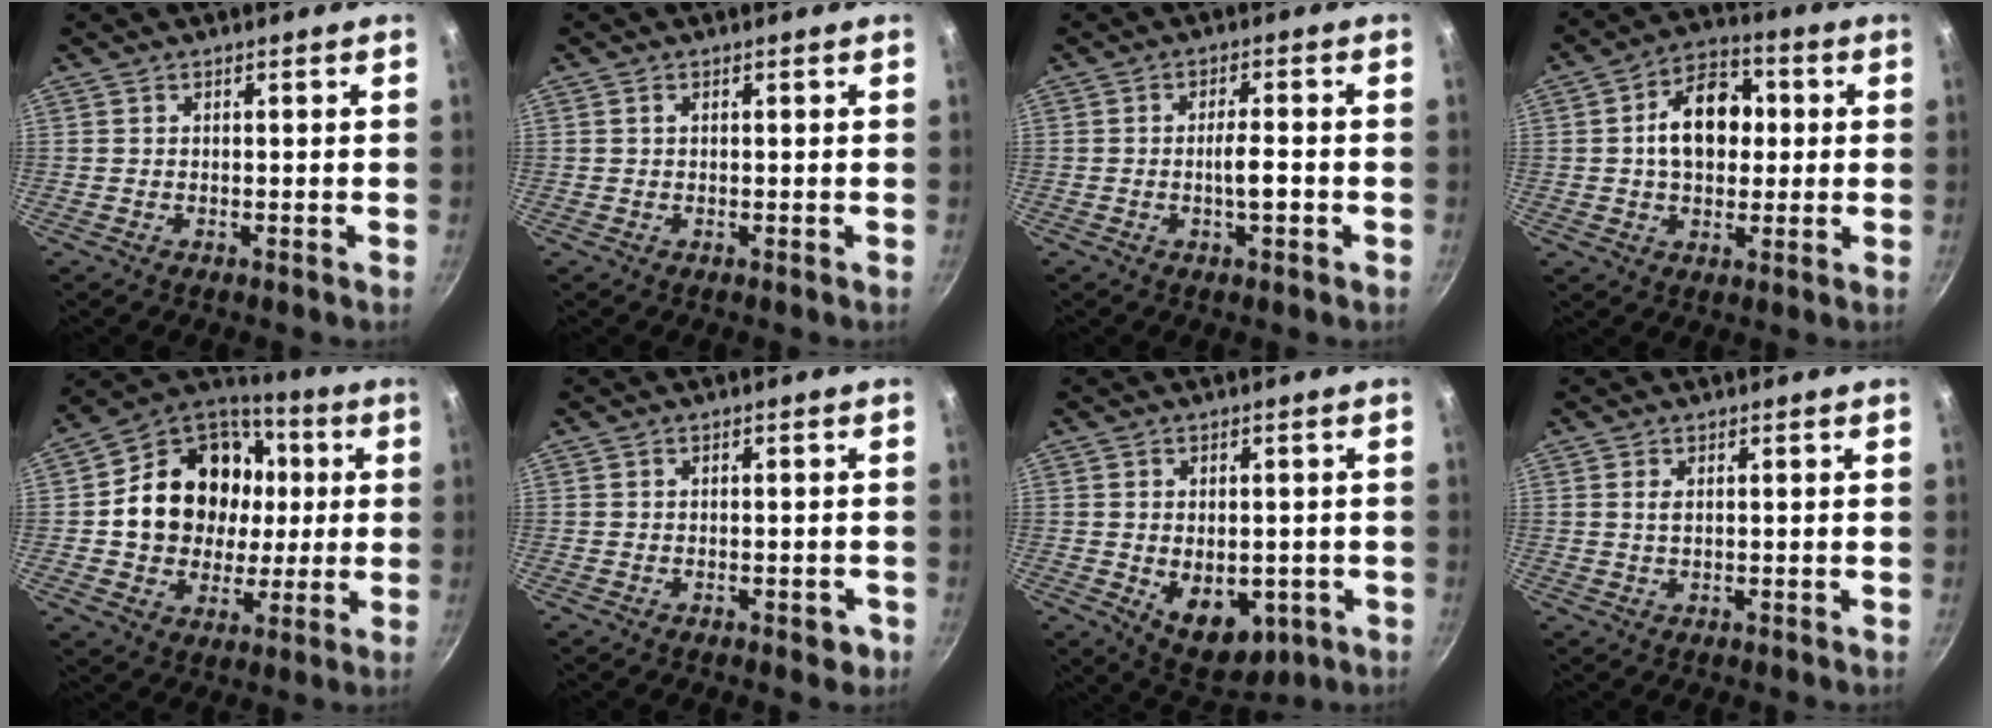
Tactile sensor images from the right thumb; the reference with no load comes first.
{"total": 0.7, "force": [0.2, 0.4, 0.4], "torque": [-0.008, 0.002, 0.004]}
{"total": 4.5, "force": [-1.2, 1.1, 4.2], "torque": [-0.065, 0.011, -0.022]}
{"total": 12.8, "force": [1.4, 9.0, 9.0], "torque": [-0.103, 0.019, 0.008]}
{"total": 21.4, "force": [2.3, 17.8, 11.6], "torque": [-0.181, 0.031, 0.041]}
{"total": 2.6, "force": [-1.2, 1.4, 1.7], "torque": [-0.005, 0.015, -0.007]}
{"total": 10.7, "force": [-2.2, 7.0, 7.8], "torque": [-0.076, -0.009, -0.012]}
{"total": 1.5, "force": [0.4, 0.7, 1.2], "torque": [-0.023, 0.001, 0.008]}